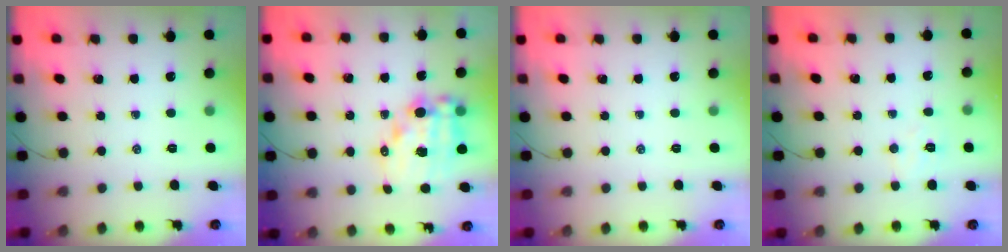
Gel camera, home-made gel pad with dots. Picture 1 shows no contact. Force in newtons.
{"total": 13.9, "press": 13.5, "slide": 3.0}
{"total": 0.0}
{"total": 5.1, "press": 5.0, "slide": 1.0}